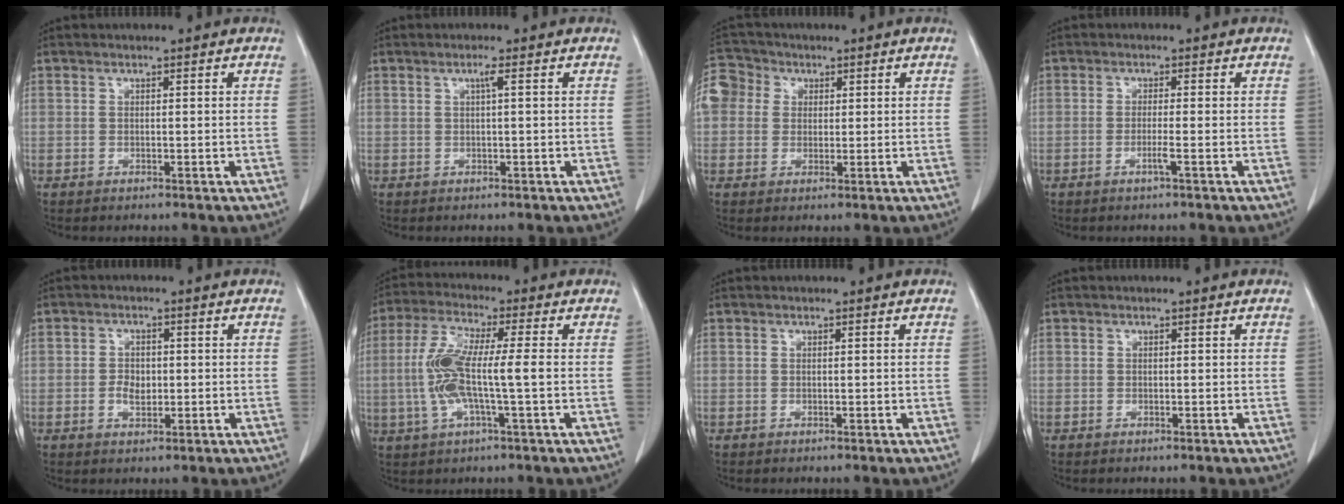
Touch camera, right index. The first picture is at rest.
{"total": 1.0, "force": [0.3, -0.2, 1.0], "torque": [-0.020, 0.002, 0.005]}
{"total": 17.2, "force": [4.9, 15.0, 6.9], "torque": [-0.236, 0.080, 0.102]}
{"total": 1.8, "force": [-0.8, -0.4, 1.6], "torque": [-0.032, -0.003, -0.016]}
{"total": 3.3, "force": [-1.4, 2.5, 1.8], "torque": [-0.023, 0.009, -0.026]}
{"total": 9.6, "force": [-0.8, 1.2, 9.5], "torque": [-0.203, 0.011, -0.021]}
{"total": 0.0}
{"total": 0.0}